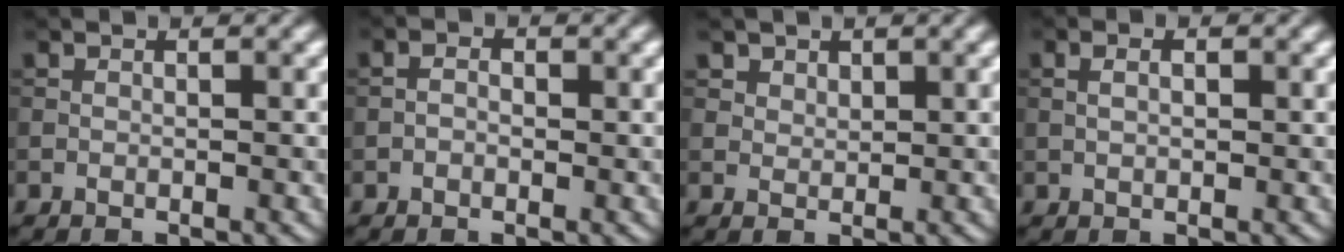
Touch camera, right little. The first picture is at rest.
{"total": 1.3, "force": [-0.1, 0.9, 0.9], "torque": [-0.011, -0.004, -0.011]}
{"total": 2.2, "force": [1.6, 1.4, 0.7], "torque": [-0.020, -0.010, 0.037]}
{"total": 2.5, "force": [0.9, 1.5, 1.8], "torque": [-0.021, 0.012, -0.002]}